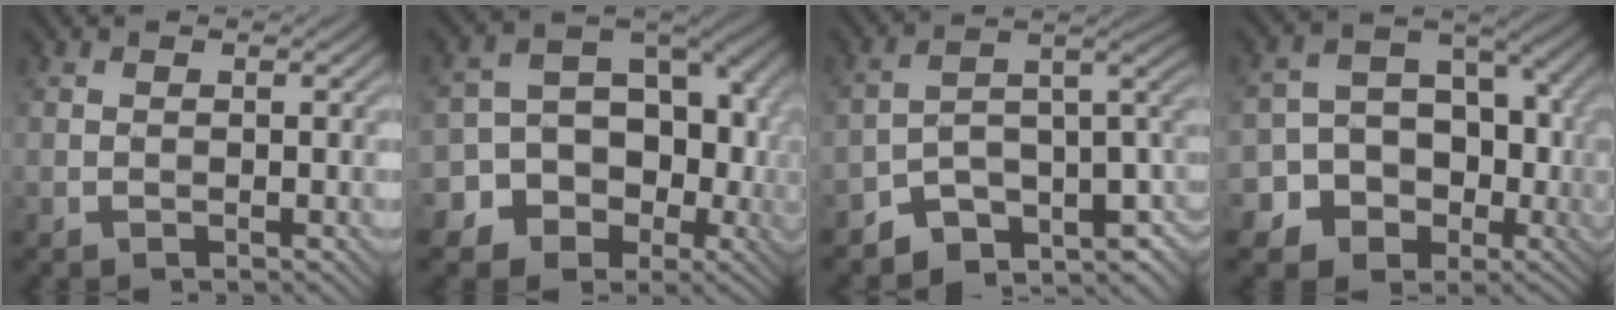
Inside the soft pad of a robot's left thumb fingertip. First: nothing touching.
{"total": 15.4, "force": [-4.7, 12.8, 7.1], "torque": [-0.127, -0.016, -0.085]}
{"total": 8.0, "force": [-5.1, 3.7, 4.9], "torque": [-0.065, -0.020, -0.090]}
{"total": 14.6, "force": [-4.5, 12.3, 6.4], "torque": [-0.123, -0.019, -0.082]}